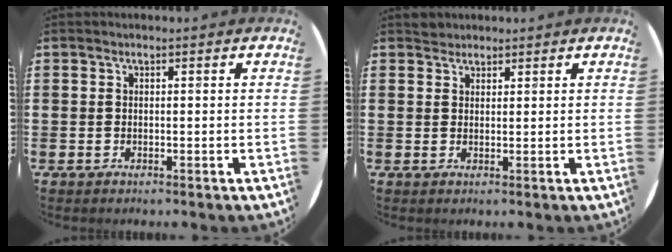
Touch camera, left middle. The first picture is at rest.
{"total": 1.5, "force": [1.4, 0.4, -0.1], "torque": [0.008, -0.001, 0.027]}